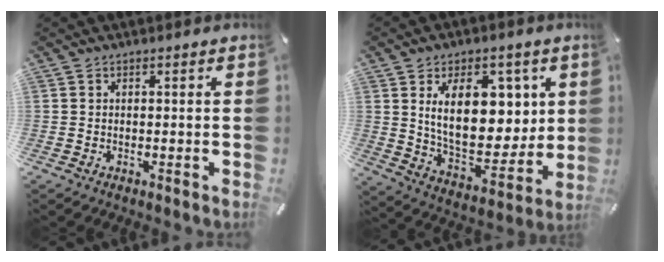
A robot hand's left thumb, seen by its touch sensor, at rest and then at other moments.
{"total": 17.2, "force": [6.2, 10.6, 12.1], "torque": [-0.183, -0.029, 0.110]}